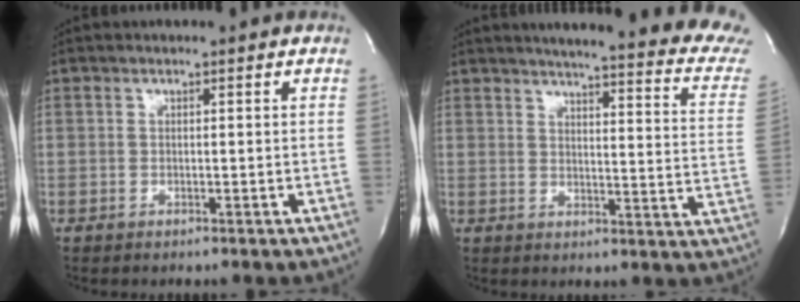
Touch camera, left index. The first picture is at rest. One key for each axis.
{"total": 24.1, "fx": 21.0, "fy": 2.0, "fz": 11.7, "tx": -0.152, "ty": -0.066, "tz": 0.229}